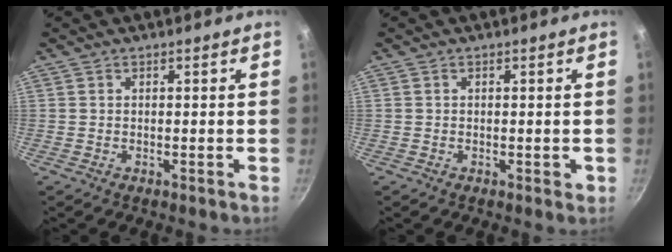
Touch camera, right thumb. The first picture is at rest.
{"total": 1.5, "force": [-0.2, 1.0, 1.1], "torque": [-0.010, 0.003, -0.001]}